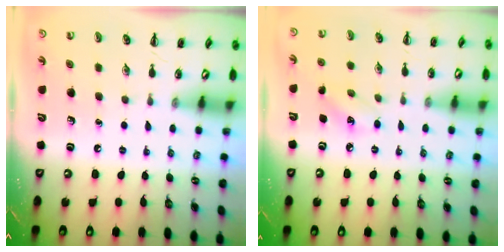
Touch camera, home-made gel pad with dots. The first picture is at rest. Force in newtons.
{"total": 5.2, "press": 5.0, "slide": 1.4}